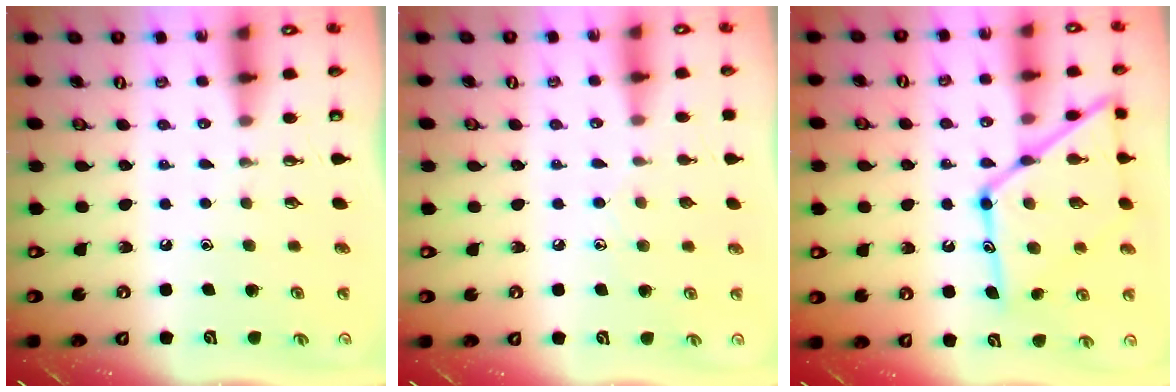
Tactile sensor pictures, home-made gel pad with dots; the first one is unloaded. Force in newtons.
{"total": 6.2, "press": 6.2, "slide": 0.7}
{"total": 18.7, "press": 18.6, "slide": 1.5}